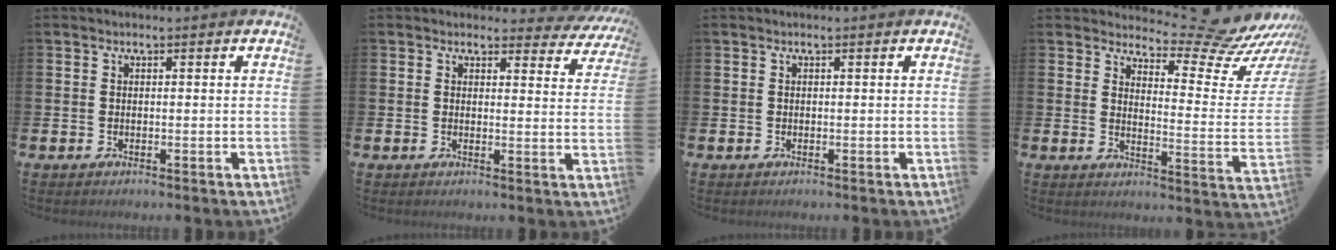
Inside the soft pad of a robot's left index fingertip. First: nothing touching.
{"total": 2.4, "force": [2.0, 1.2, 0.3], "torque": [0.002, -0.018, 0.028]}
{"total": 0.0}
{"total": 9.2, "force": [8.3, 2.1, 3.3], "torque": [-0.047, -0.080, 0.137]}